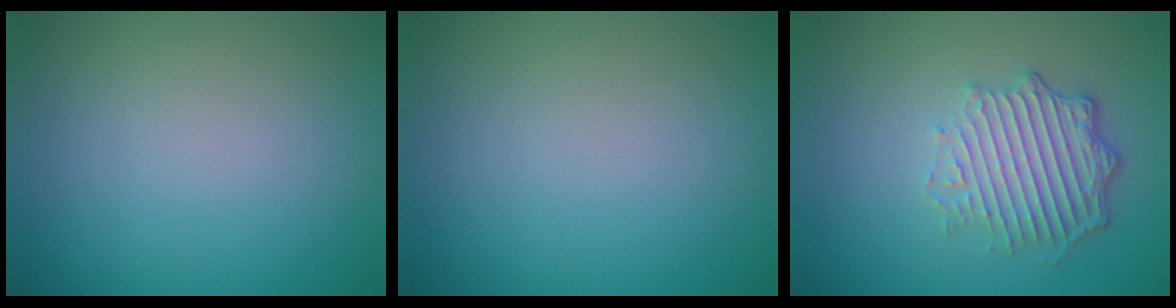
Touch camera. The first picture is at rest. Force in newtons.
{"total": 0.0}
{"total": 4.9, "press": 3.7, "slide": 3.2}